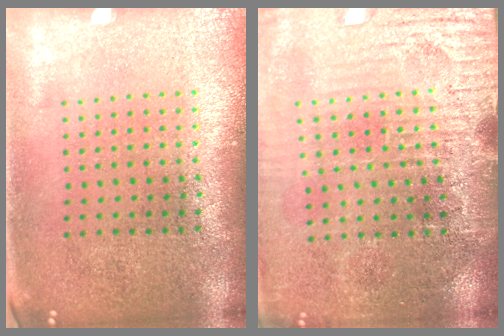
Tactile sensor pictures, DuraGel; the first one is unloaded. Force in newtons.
{"total": 3.6, "press": 3.5, "slide": 0.5}